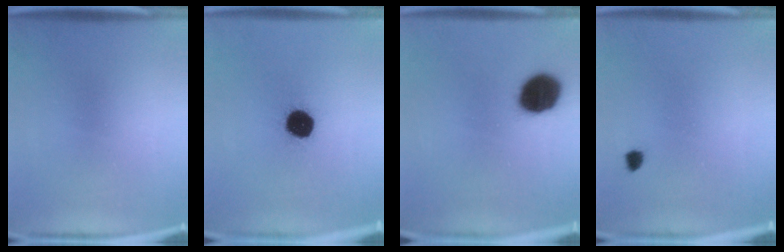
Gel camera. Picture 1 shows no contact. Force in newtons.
{"total": 11.4}
{"total": 12.2}
{"total": 1.2}